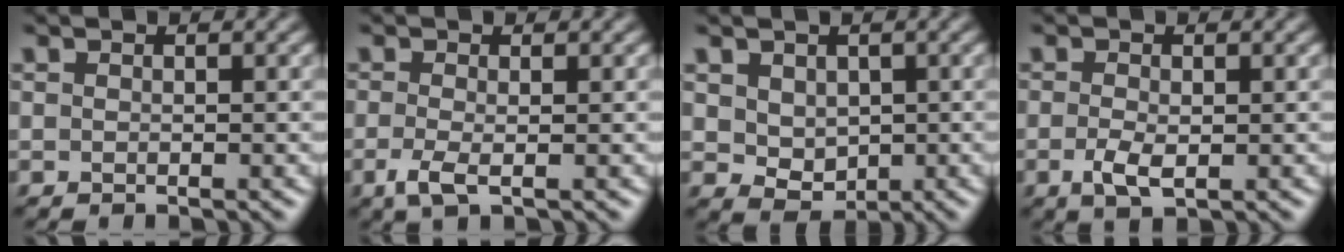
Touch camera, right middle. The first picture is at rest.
{"total": 2.1, "force": [-0.7, 0.7, 1.9], "torque": [-0.045, -0.009, -0.017]}
{"total": 2.6, "force": [0.5, 2.0, 1.5], "torque": [-0.029, -0.007, 0.013]}
{"total": 2.2, "force": [-0.5, 1.0, 1.8], "torque": [-0.041, -0.006, -0.008]}